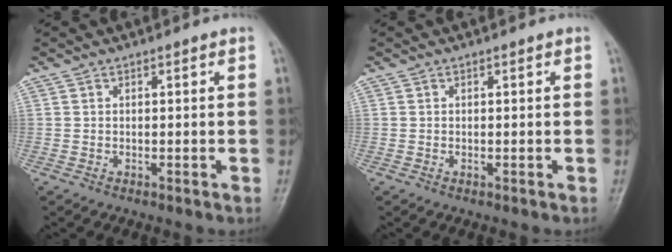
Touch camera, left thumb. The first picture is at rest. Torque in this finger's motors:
{"motor_torque": [-0.03, -0.05, -0.06, 0.03, 0.00]}